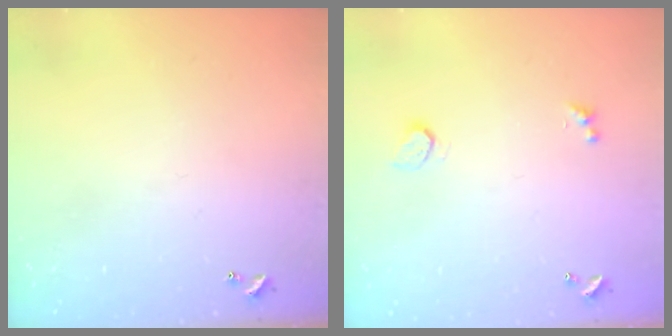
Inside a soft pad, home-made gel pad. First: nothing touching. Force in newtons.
{"total": 0.9, "press": 0.8, "slide": 0.4}